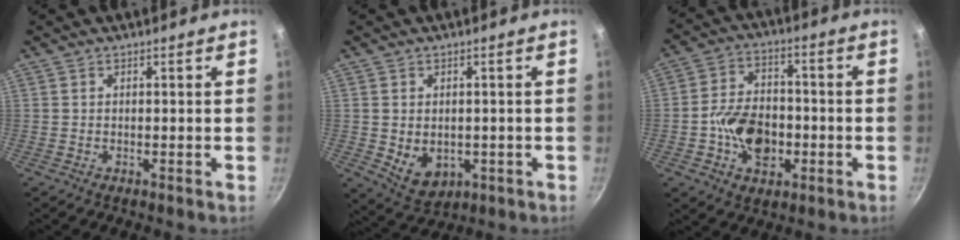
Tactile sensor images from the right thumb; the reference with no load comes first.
{"total": 7.0, "force": [-0.7, 5.2, 4.6], "torque": [-0.057, -0.010, 0.007]}
{"total": 12.7, "force": [-3.5, 9.1, 8.2], "torque": [-0.110, 0.034, -0.065]}